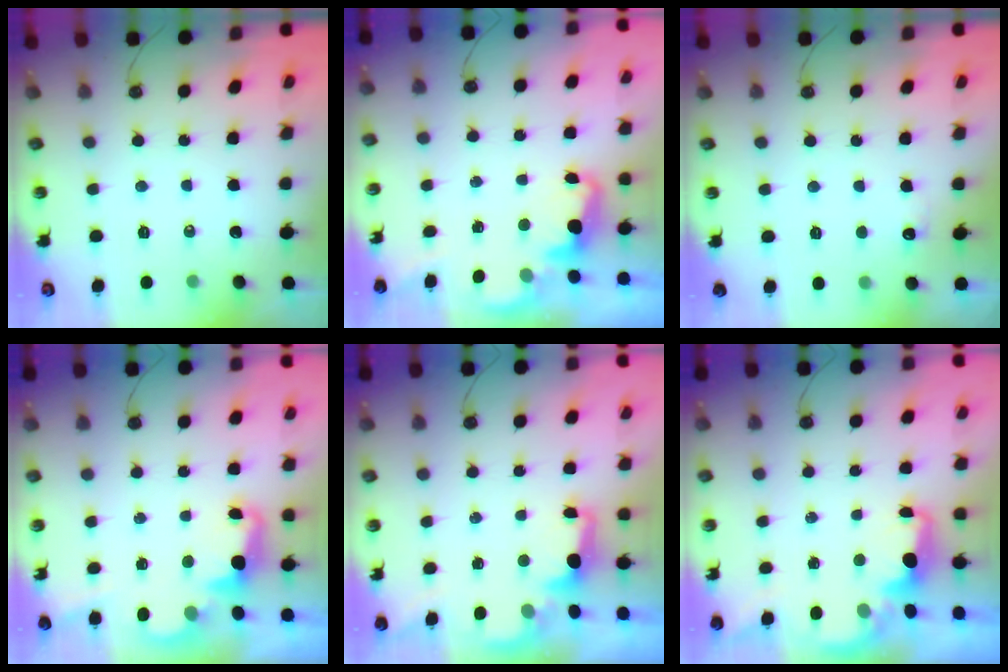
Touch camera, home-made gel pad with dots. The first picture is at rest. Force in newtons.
{"total": 2.3, "press": 2.2, "slide": 0.6}
{"total": 4.6, "press": 4.5, "slide": 1.2}
{"total": 2.4, "press": 2.4, "slide": 0.6}
{"total": 1.7, "press": 1.5, "slide": 0.7}
{"total": 2.1, "press": 2.0, "slide": 0.8}